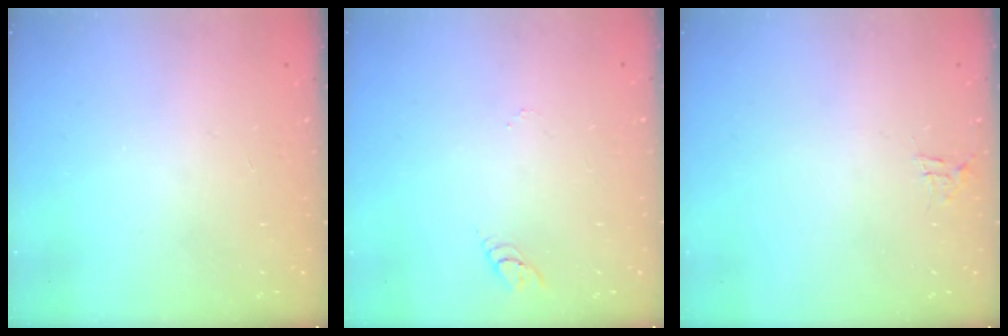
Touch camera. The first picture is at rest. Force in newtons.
{"total": 3.1, "press": 3.1, "slide": 0.3}
{"total": 4.2, "press": 4.1, "slide": 0.3}